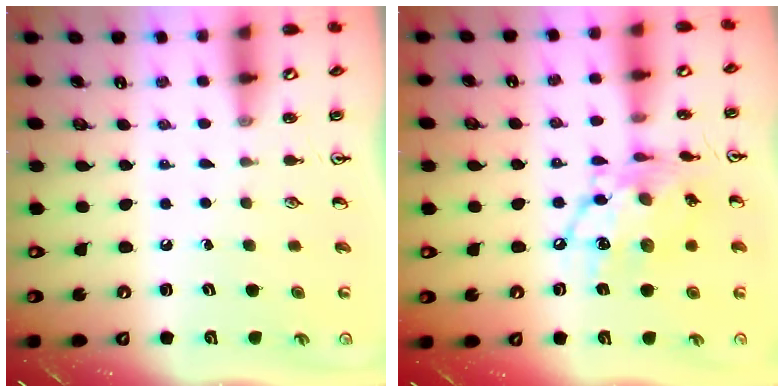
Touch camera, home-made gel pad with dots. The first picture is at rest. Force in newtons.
{"total": 14.7, "press": 14.6, "slide": 1.3}